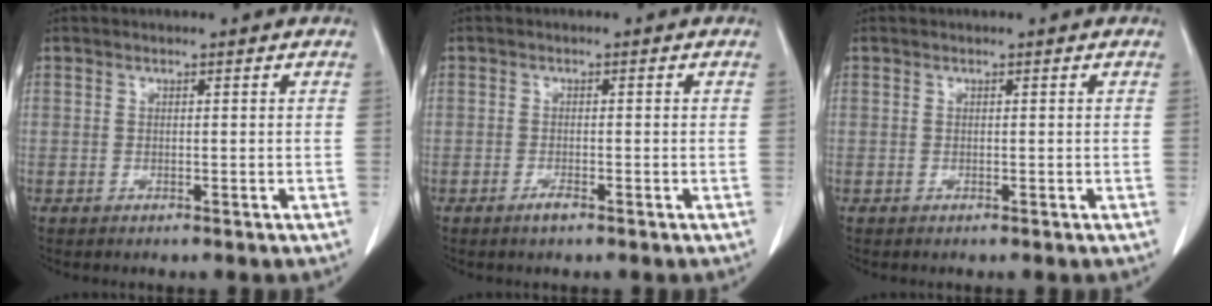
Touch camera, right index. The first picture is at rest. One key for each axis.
{"total": 1.3, "fx": -1.0, "fy": 0.4, "fz": 0.8, "tx": -0.014, "ty": 0.000, "tz": -0.015}
{"total": 0.0}